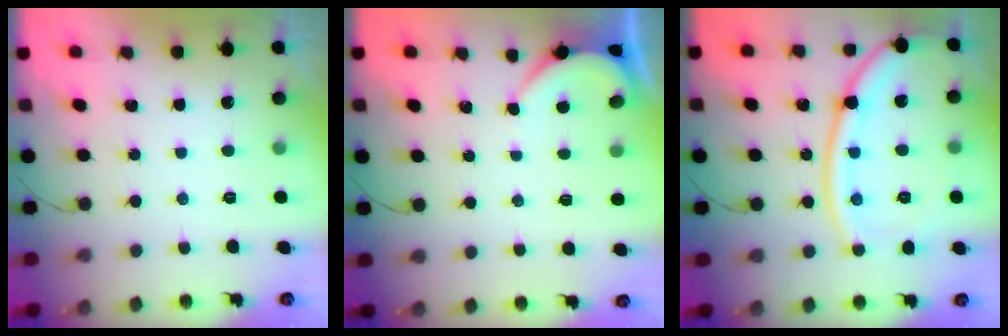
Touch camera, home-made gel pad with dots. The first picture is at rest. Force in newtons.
{"total": 2.1, "press": 2.1, "slide": 0.3}
{"total": 17.1, "press": 17.0, "slide": 2.0}